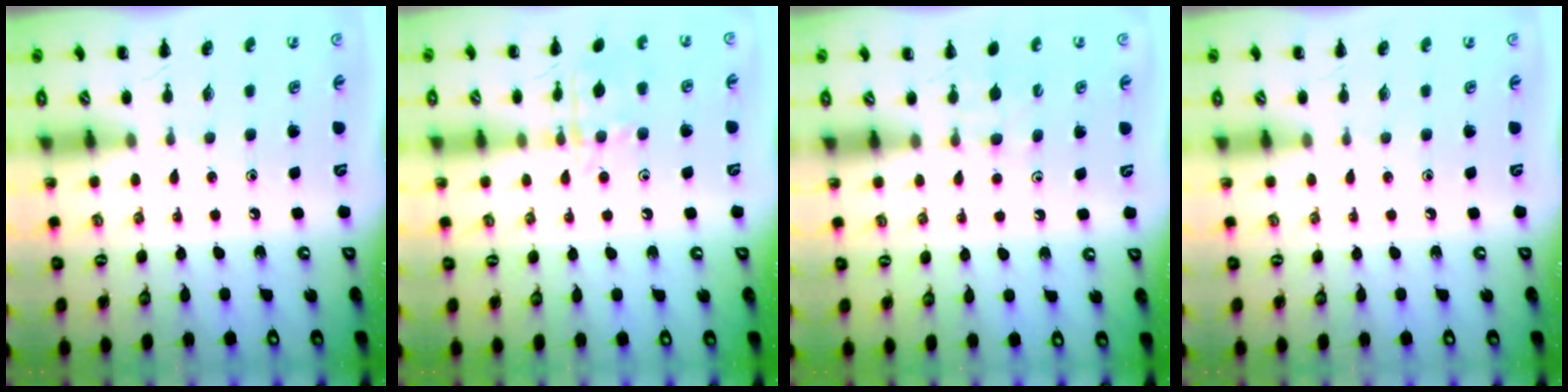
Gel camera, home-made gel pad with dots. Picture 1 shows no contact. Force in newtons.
{"total": 11.4, "press": 11.4, "slide": 0.6}
{"total": 5.0, "press": 4.8, "slide": 1.4}
{"total": 0.0}